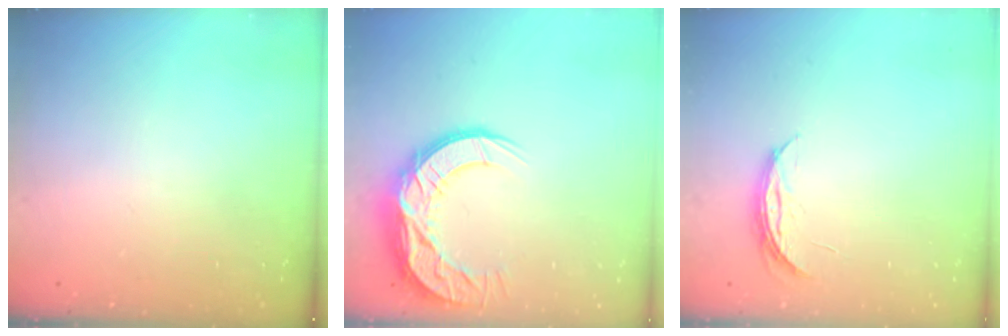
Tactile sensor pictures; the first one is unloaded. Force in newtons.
{"total": 15.4, "press": 15.3, "slide": 1.0}
{"total": 4.2, "press": 4.2, "slide": 0.5}